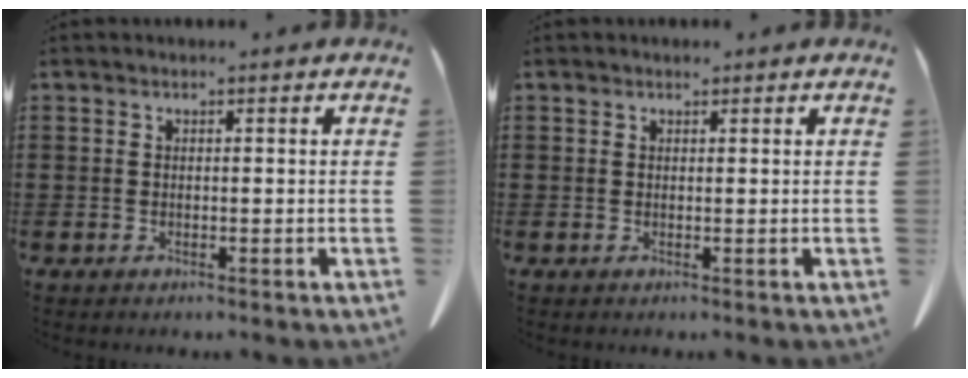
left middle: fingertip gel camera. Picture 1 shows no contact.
{"total": 0.5, "force": [0.4, 0.3, 0.1], "torque": [-0.003, 0.002, 0.008]}